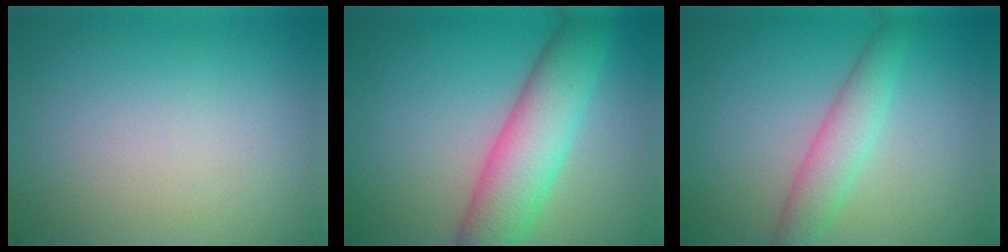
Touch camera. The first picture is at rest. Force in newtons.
{"total": 6.8, "press": 6.8, "slide": 0.5}
{"total": 3.3, "press": 3.3, "slide": 0.1}